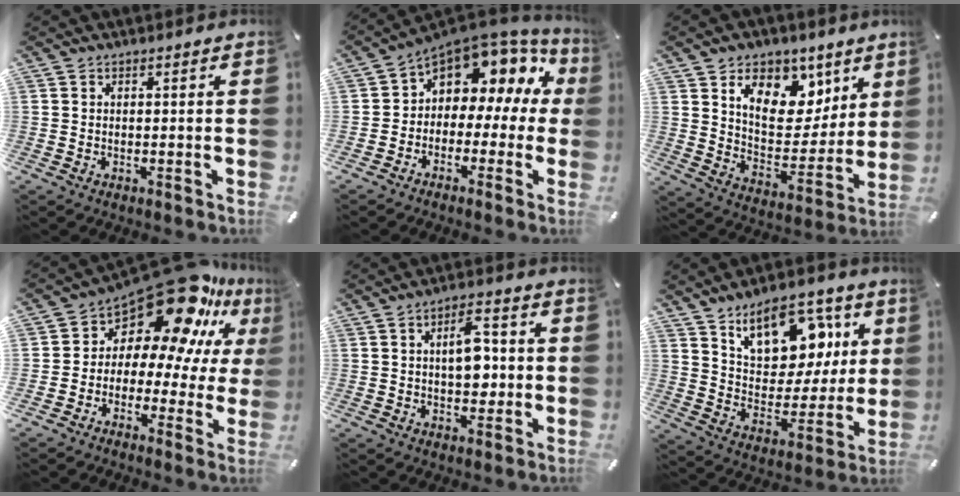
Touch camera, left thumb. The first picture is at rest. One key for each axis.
{"total": 9.0, "fx": 3.7, "fy": 6.7, "fz": 4.8, "tx": -0.072, "ty": -0.035, "tz": 0.061}
{"total": 14.1, "fx": 8.0, "fy": 9.8, "fz": 6.2, "tx": -0.095, "ty": -0.054, "tz": 0.147}
{"total": 18.6, "fx": 12.3, "fy": 9.3, "fz": 10.3, "tx": -0.166, "ty": -0.102, "tz": 0.211}
{"total": 8.8, "fx": 0.7, "fy": 5.3, "fz": 7.0, "tx": -0.106, "ty": 0.004, "tz": 0.007}
{"total": 15.9, "fx": 9.5, "fy": 9.8, "fz": 8.2, "tx": -0.123, "ty": -0.055, "tz": 0.171}